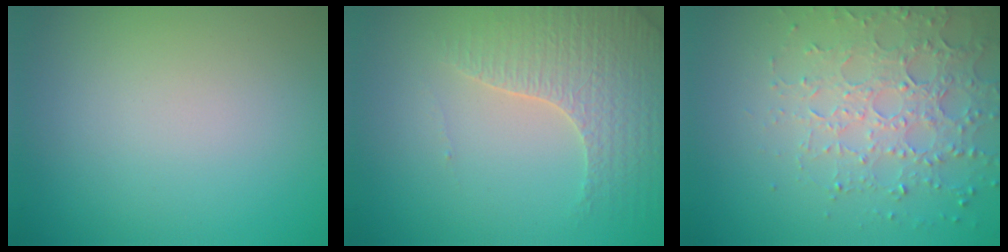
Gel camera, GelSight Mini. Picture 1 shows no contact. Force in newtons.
{"total": 4.0, "press": 3.9, "slide": 1.1}
{"total": 4.3, "press": 4.2, "slide": 1.1}